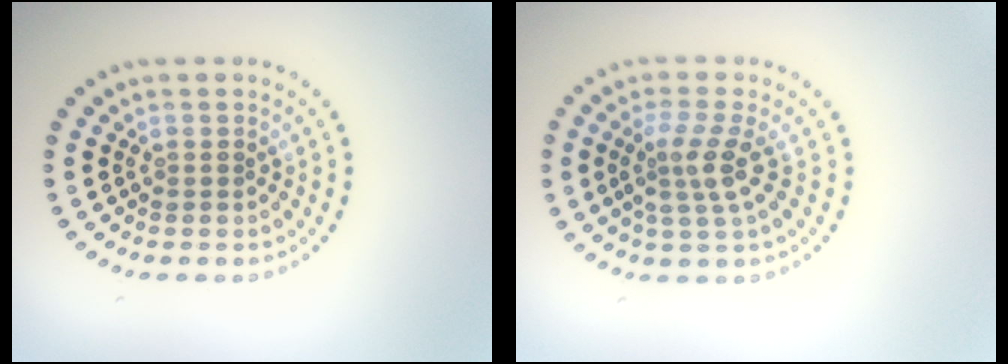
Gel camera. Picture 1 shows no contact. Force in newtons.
{"total": 3.0, "press": 2.4, "slide": 1.8}